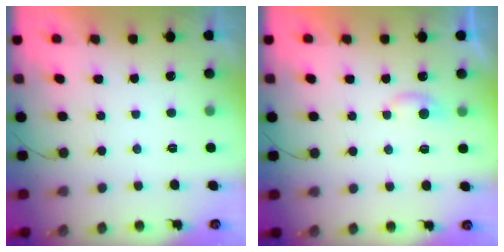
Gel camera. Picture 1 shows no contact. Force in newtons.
{"total": 3.6, "press": 3.6, "slide": 0.5}